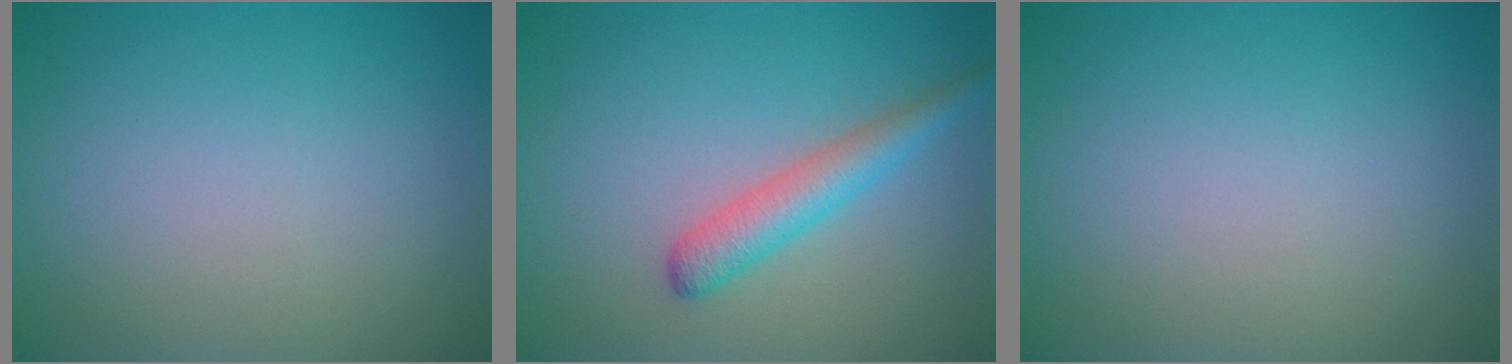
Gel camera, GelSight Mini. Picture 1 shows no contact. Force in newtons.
{"total": 3.1, "press": 3.1, "slide": 0.1}
{"total": 0.0}